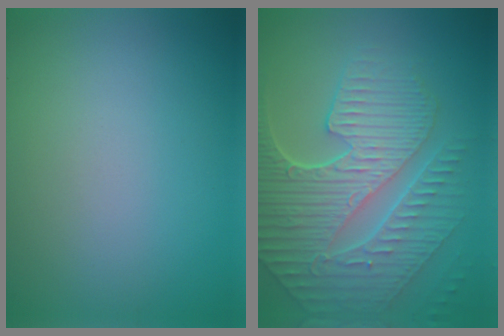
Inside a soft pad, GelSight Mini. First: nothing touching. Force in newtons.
{"total": 9.1, "press": 6.1, "slide": 6.7}